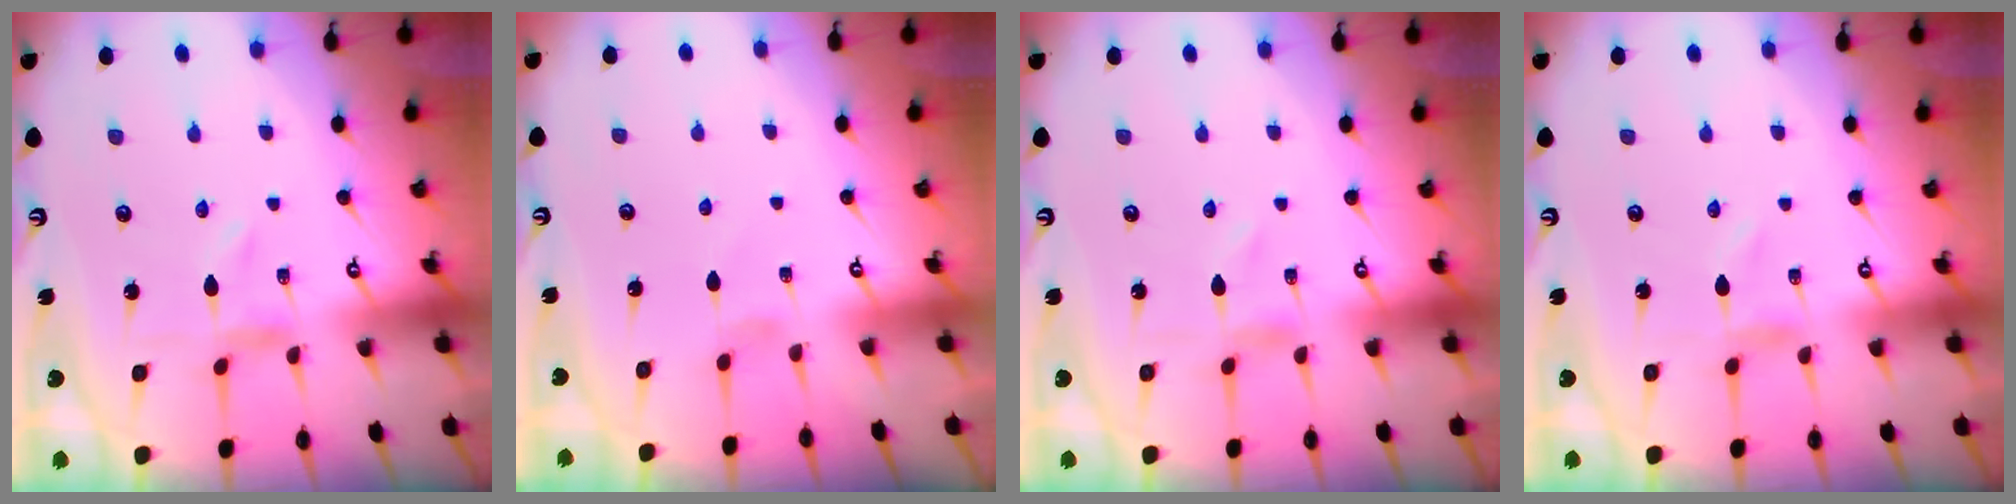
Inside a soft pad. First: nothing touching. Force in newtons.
{"total": 0.0}
{"total": 0.0}
{"total": 0.7, "press": 0.7, "slide": 0.1}